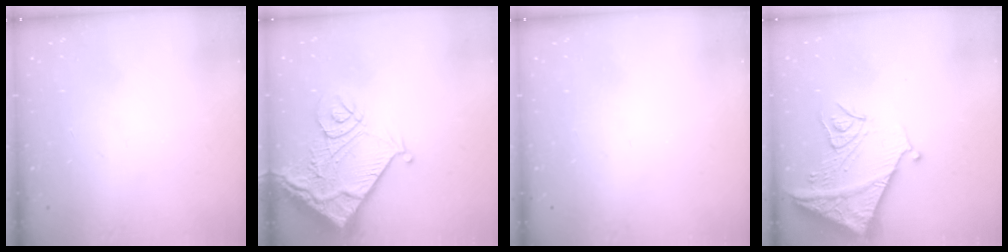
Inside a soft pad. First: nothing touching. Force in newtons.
{"total": 16.1, "press": 16.0, "slide": 2.0}
{"total": 0.0}
{"total": 13.8, "press": 13.7, "slide": 1.4}